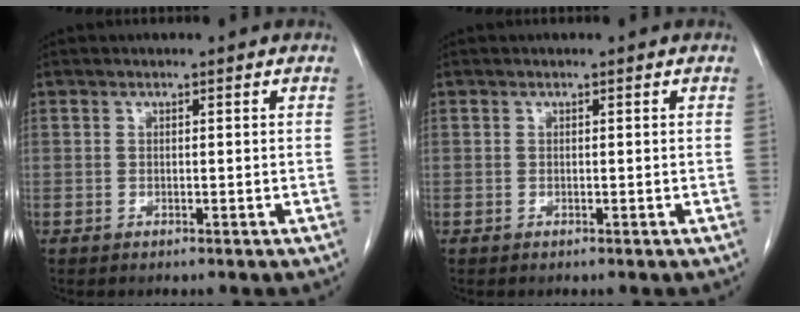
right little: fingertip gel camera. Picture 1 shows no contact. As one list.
[{"total": 0.0}]